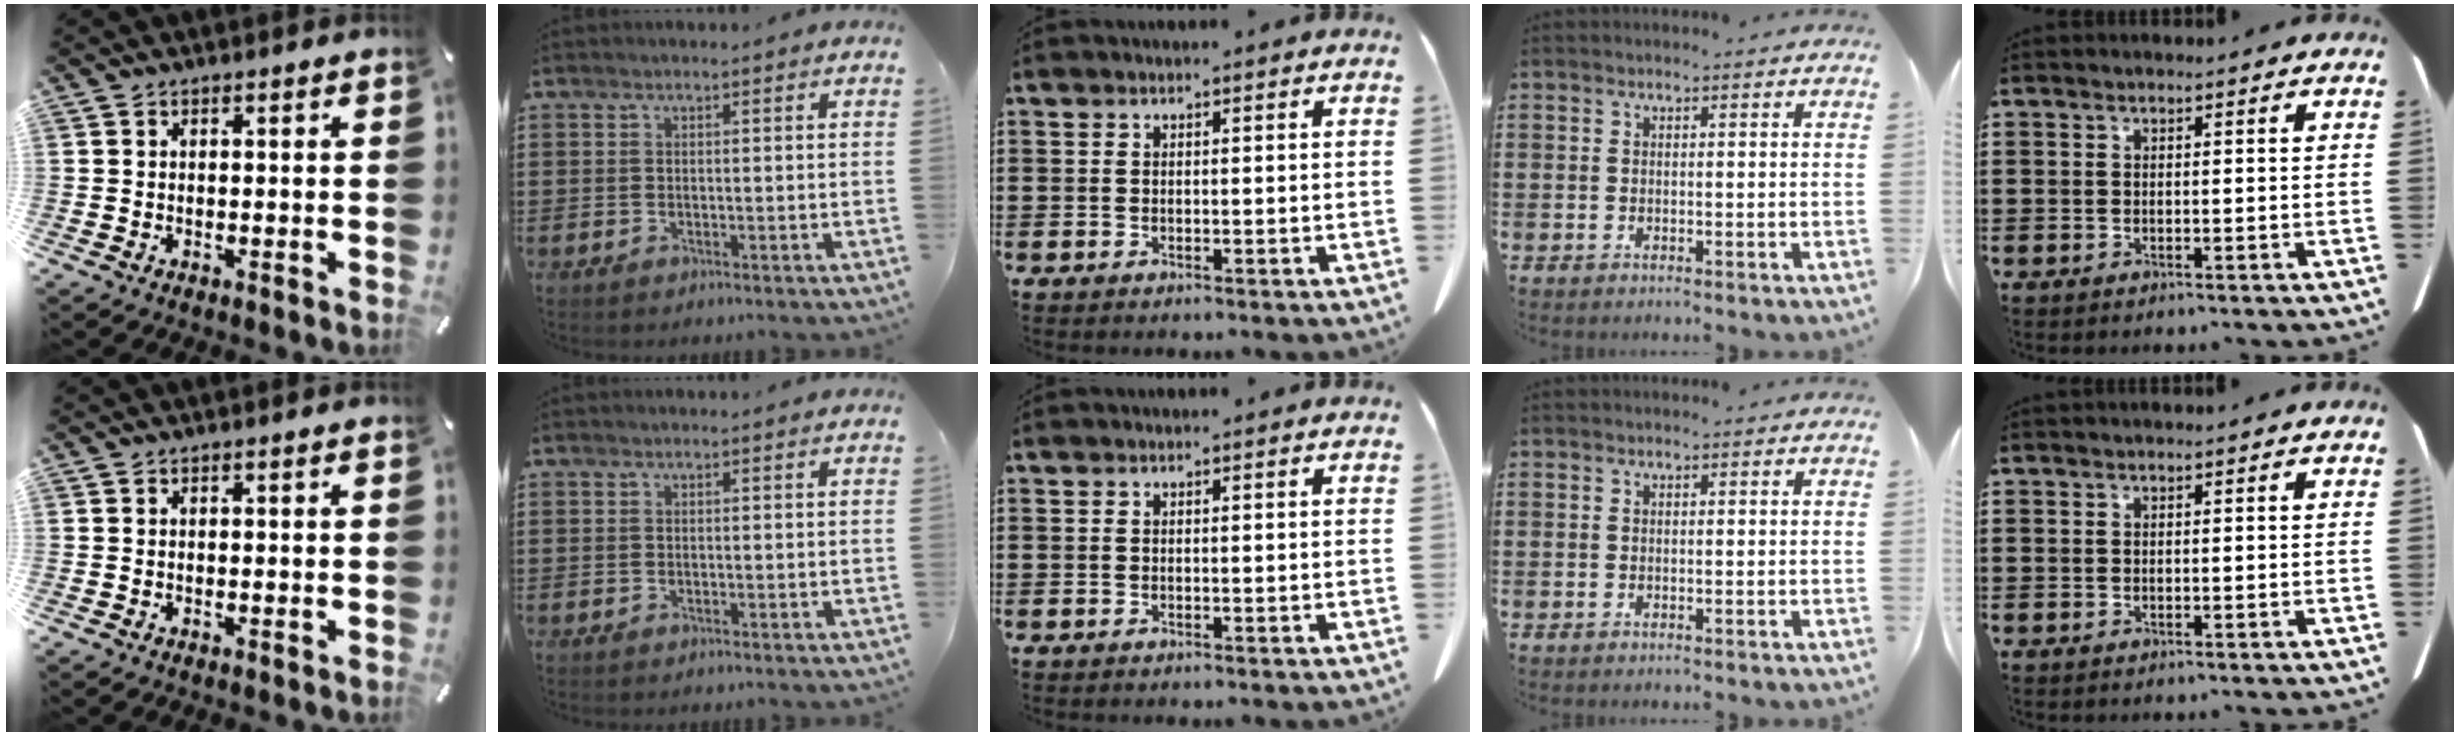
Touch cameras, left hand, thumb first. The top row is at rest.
{}